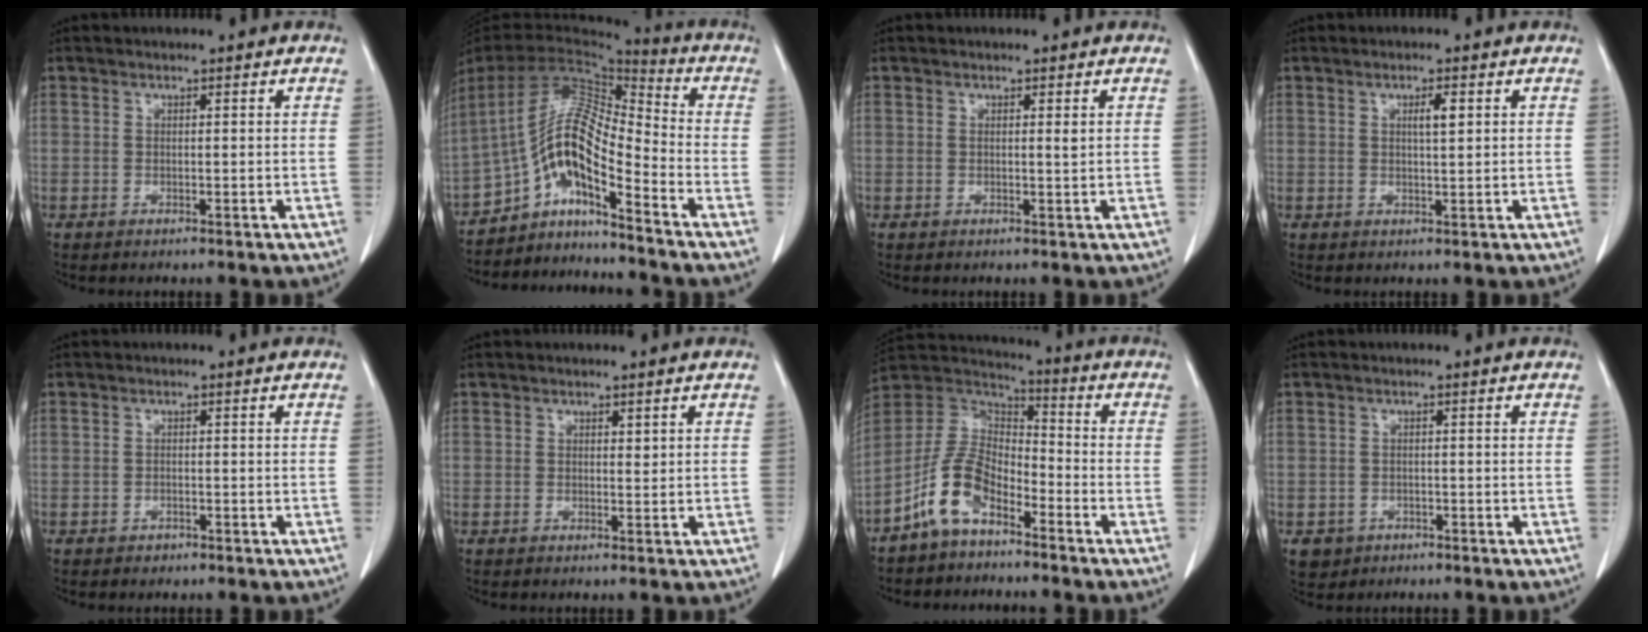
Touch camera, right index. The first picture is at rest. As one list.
[{"total": 12.1, "force": [-7.3, 1.9, 9.5], "torque": [-0.175, 0.025, -0.130]}, {"total": 0.9, "force": [0.3, -0.1, 0.8], "torque": [-0.015, -0.002, 0.005]}, {"total": 2.2, "force": [0.8, 0.3, 2.1], "torque": [-0.036, -0.001, 0.013]}, {"total": 0.7, "force": [-0.4, 0.6, 0.2], "torque": [-0.004, 0.002, -0.004]}, {"total": 0.6, "force": [0.4, 0.2, 0.4], "torque": [-0.005, -0.004, 0.006]}, {"total": 9.9, "force": [-5.8, 4.9, 6.3], "torque": [-0.144, 0.020, -0.118]}, {"total": 2.8, "force": [-1.1, 2.5, 0.3], "torque": [-0.001, 0.008, -0.012]}]